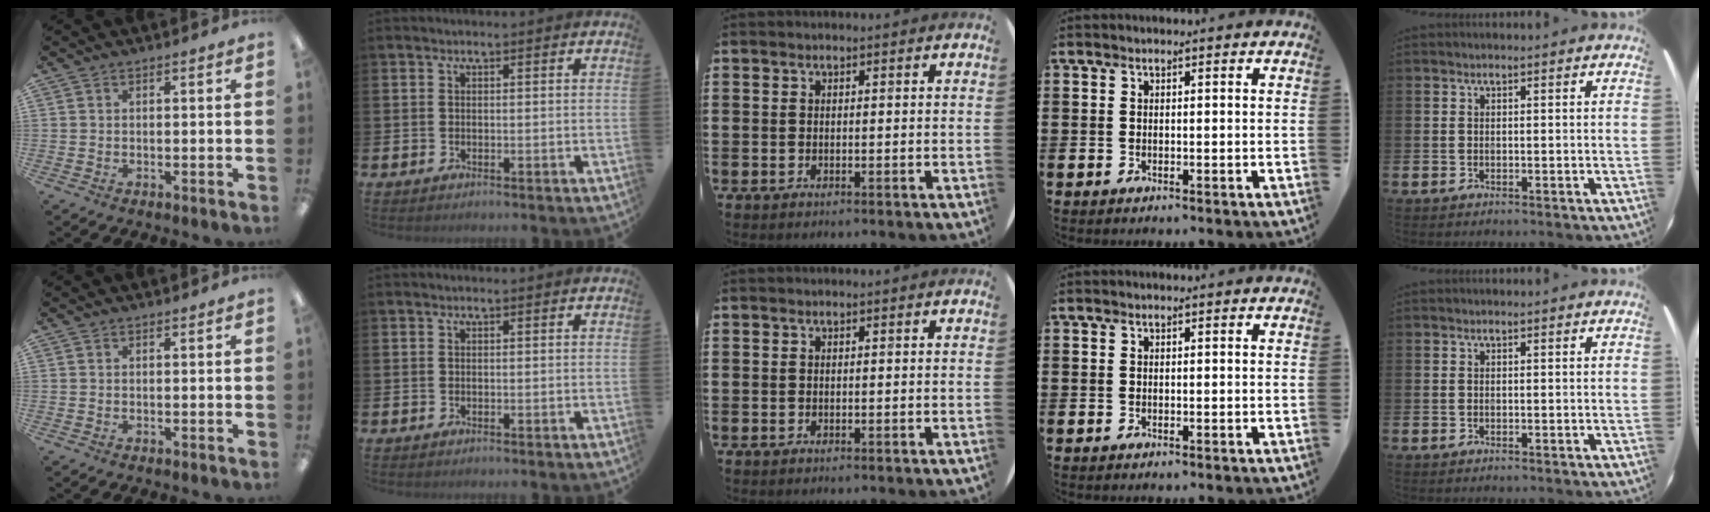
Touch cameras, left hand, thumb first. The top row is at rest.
{}